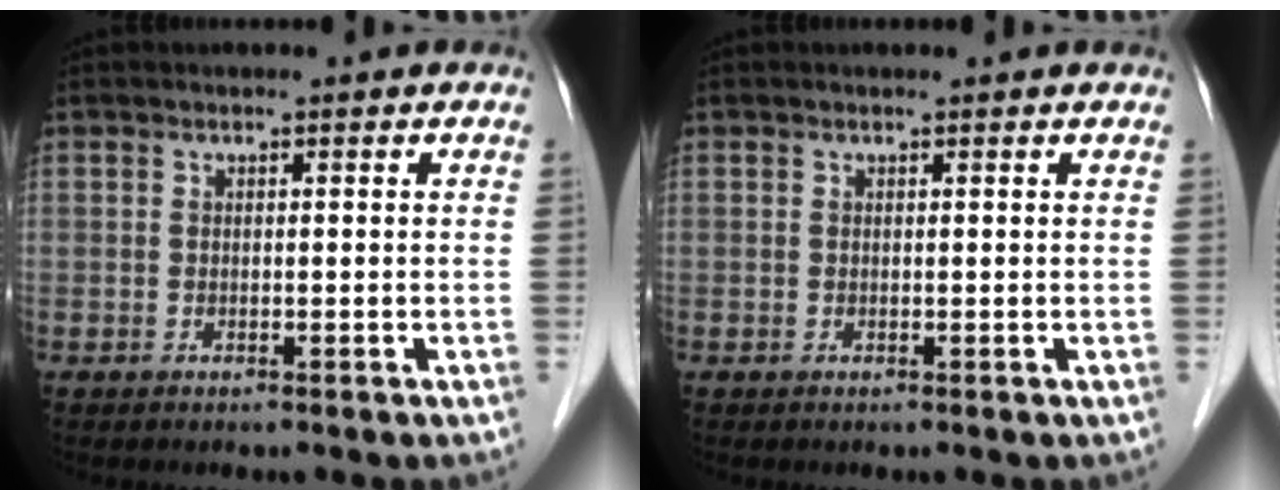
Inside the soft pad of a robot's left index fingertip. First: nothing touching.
{"total": 1.3, "force": [1.3, 0.1, 0.2], "torque": [-0.013, 0.007, 0.013]}